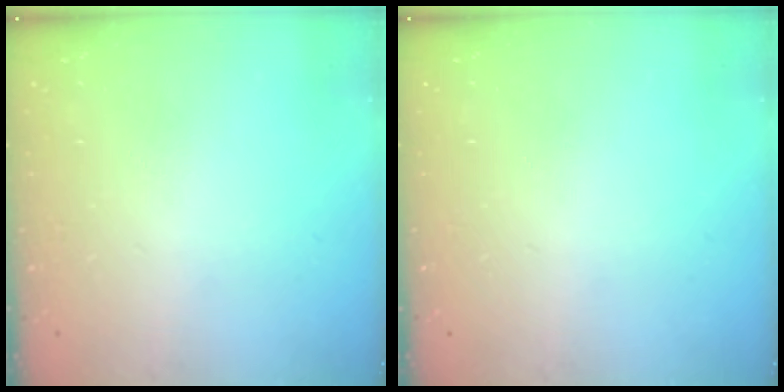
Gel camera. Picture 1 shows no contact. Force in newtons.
{"total": 0.0}